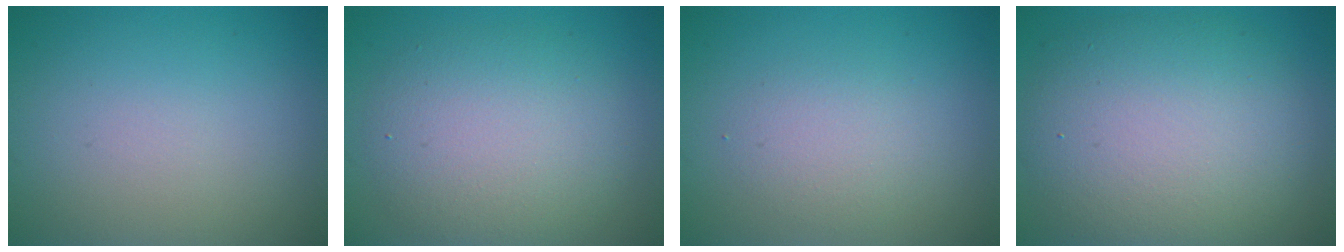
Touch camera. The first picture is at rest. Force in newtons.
{"total": 5.9, "press": 5.8, "slide": 0.4}
{"total": 2.1, "press": 2.1, "slide": 0.1}
{"total": 9.9, "press": 9.8, "slide": 0.8}